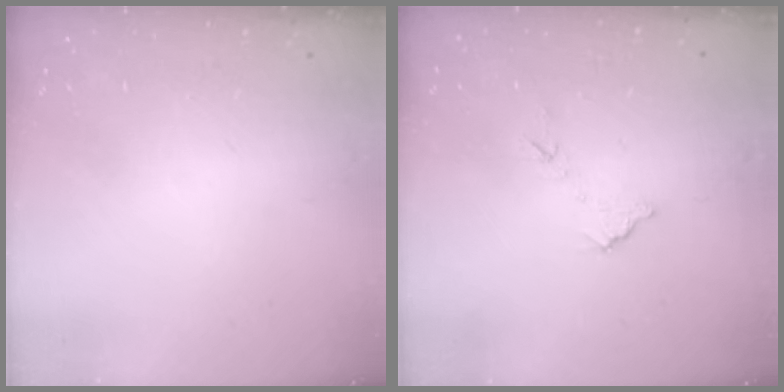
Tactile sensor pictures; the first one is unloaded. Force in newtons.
{"total": 5.3, "press": 5.3, "slide": 0.2}